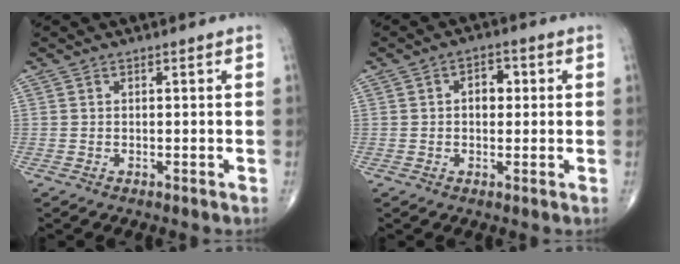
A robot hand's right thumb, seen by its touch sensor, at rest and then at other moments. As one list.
[{"total": 4.0, "force": [0.5, 2.7, 2.9], "torque": [-0.025, 0.008, 0.003]}]